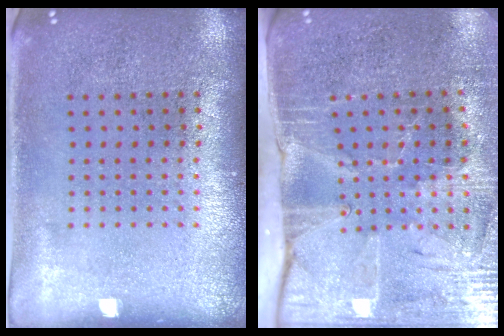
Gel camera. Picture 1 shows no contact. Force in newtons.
{"total": 4.4, "press": 3.7, "slide": 2.4}